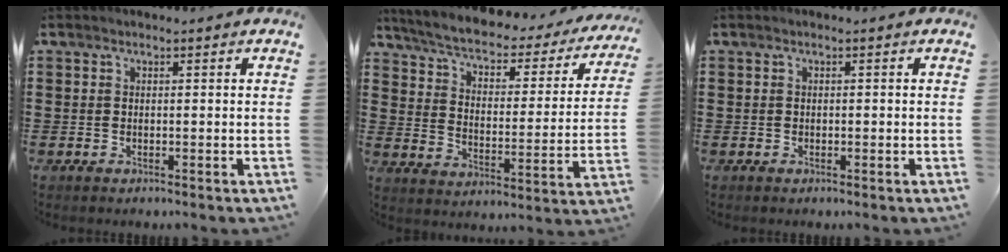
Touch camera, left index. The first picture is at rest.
{"total": 3.9, "force": [2.9, 1.0, 2.3], "torque": [-0.062, -0.026, 0.040]}
{"total": 0.0}